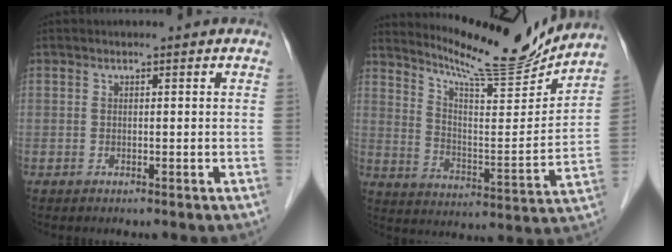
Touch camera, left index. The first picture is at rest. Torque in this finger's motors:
{"motor_torque": [-0.80, -0.92, 0.25, 0.06]}